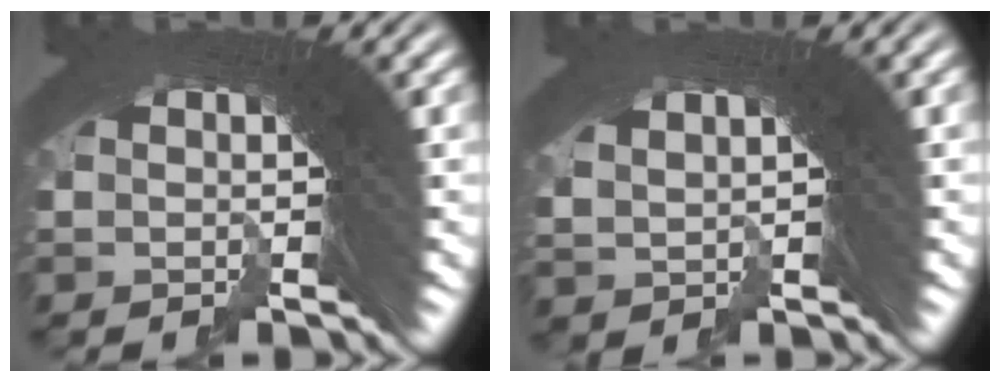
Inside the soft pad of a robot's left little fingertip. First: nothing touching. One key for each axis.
{"total": 1.5, "fx": 1.2, "fy": -0.2, "fz": 0.9, "tx": 0.004, "ty": 0.014, "tz": 0.031}